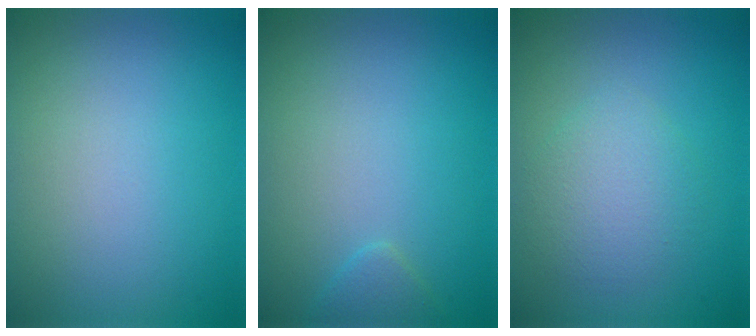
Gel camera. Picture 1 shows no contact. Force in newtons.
{"total": 1.1, "press": 1.1, "slide": 0.1}
{"total": 3.0, "press": 3.0, "slide": 0.1}